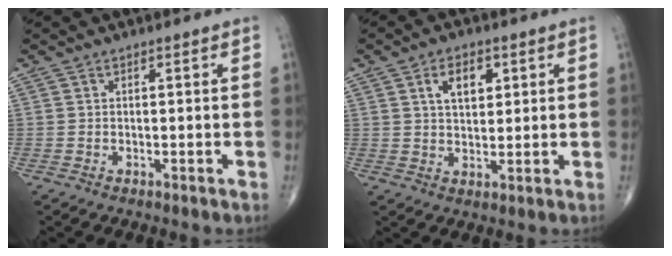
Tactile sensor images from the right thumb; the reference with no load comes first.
{"total": 6.2, "force": [2.4, 3.7, 4.3], "torque": [-0.055, -0.009, 0.041]}